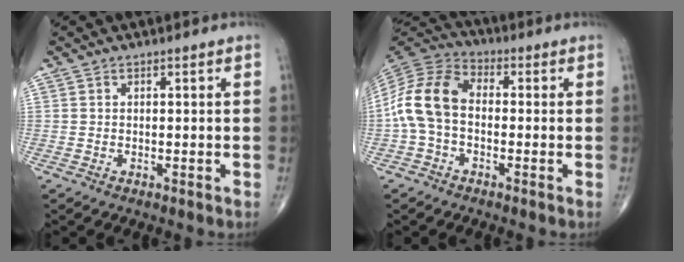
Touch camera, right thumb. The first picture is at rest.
{"total": 11.6, "force": [-1.2, 7.6, 8.6], "torque": [-0.173, 0.033, -0.036]}